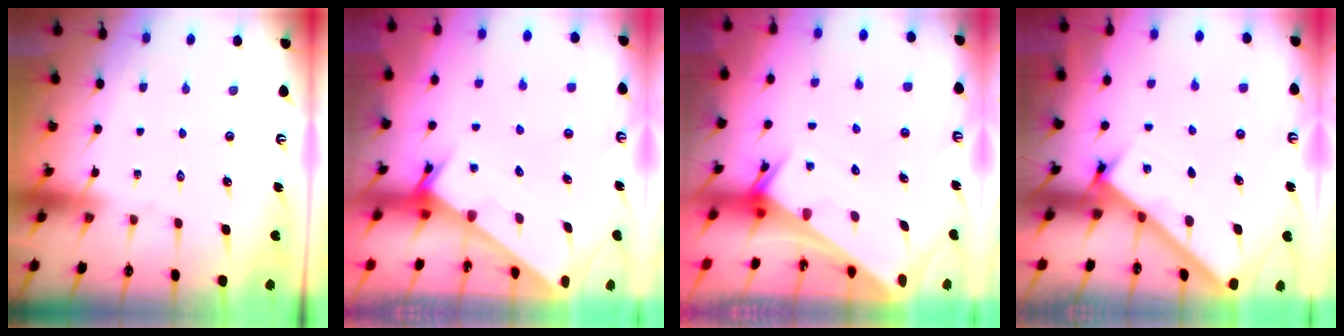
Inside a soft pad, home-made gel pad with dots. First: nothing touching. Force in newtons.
{"total": 2.5, "press": 2.5, "slide": 0.1}
{"total": 2.9, "press": 2.9, "slide": 0.2}
{"total": 2.8, "press": 2.8, "slide": 0.3}